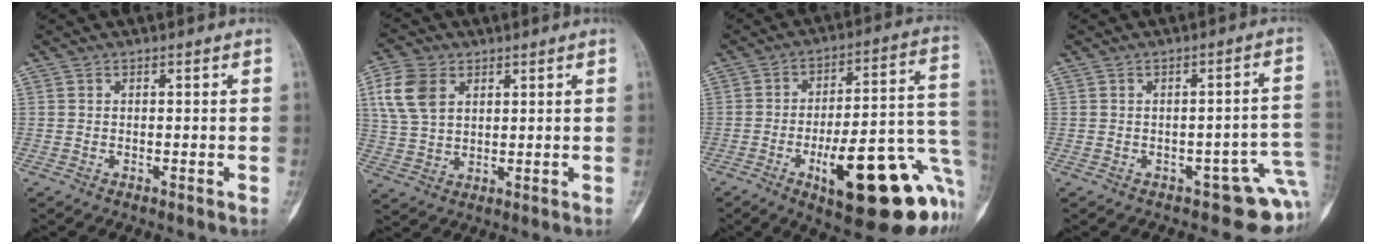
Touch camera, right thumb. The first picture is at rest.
{"total": 9.4, "force": [3.4, 6.4, 6.0], "torque": [-0.119, -0.003, 0.071]}
{"total": 25.7, "force": [-9.2, 8.1, 22.6], "torque": [-0.245, 0.037, -0.118]}
{"total": 7.8, "force": [-3.2, 3.8, 6.0], "torque": [-0.029, 0.028, -0.036]}